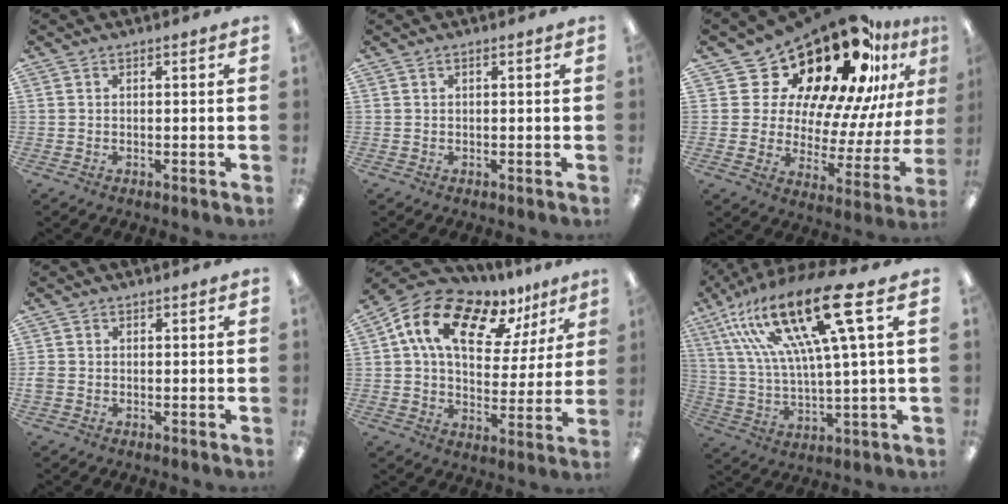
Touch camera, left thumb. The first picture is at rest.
{"total": 0.0}
{"total": 24.9, "force": [17.9, 11.3, 13.2], "torque": [-0.193, -0.141, 0.310]}
{"total": 1.4, "force": [-0.6, 1.2, 0.2], "torque": [-0.001, 0.002, -0.012]}
{"total": 15.7, "force": [10.1, 8.2, 8.8], "torque": [-0.170, -0.053, 0.180]}
{"total": 24.4, "force": [12.4, 5.9, 20.1], "torque": [-0.397, -0.058, 0.193]}